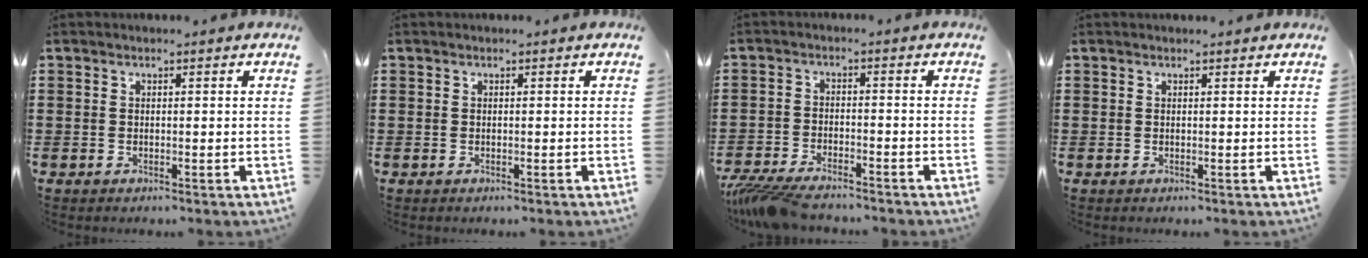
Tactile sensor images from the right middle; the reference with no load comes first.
{"total": 0.0}
{"total": 5.3, "force": [-4.9, 0.8, 2.0], "torque": [-0.057, -0.008, -0.099]}
{"total": 0.0}